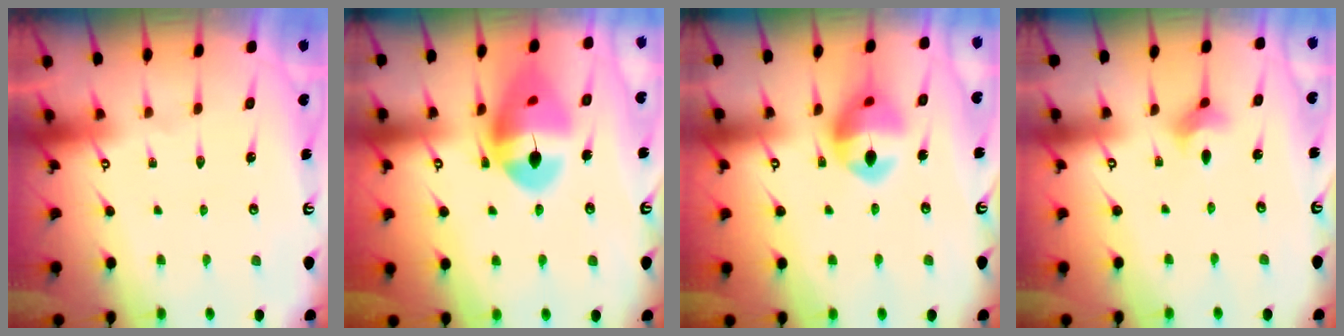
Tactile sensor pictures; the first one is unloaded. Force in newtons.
{"total": 16.2, "press": 16.1, "slide": 1.8}
{"total": 13.2, "press": 13.1, "slide": 1.6}
{"total": 2.9, "press": 2.9, "slide": 0.4}